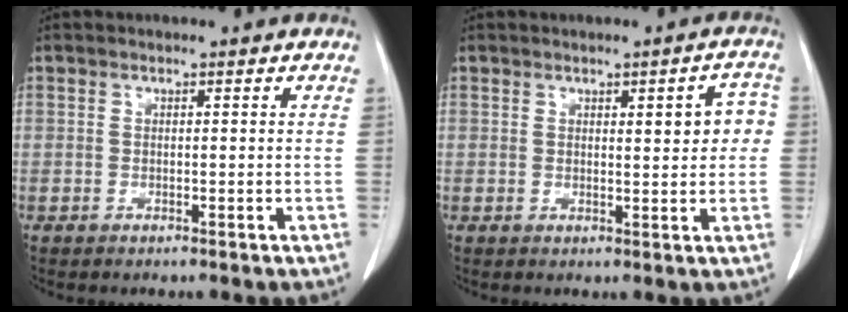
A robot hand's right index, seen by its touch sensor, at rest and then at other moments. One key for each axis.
{"total": 4.5, "fx": 0.8, "fy": 1.4, "fz": 4.2, "tx": -0.046, "ty": 0.011, "tz": 0.010}